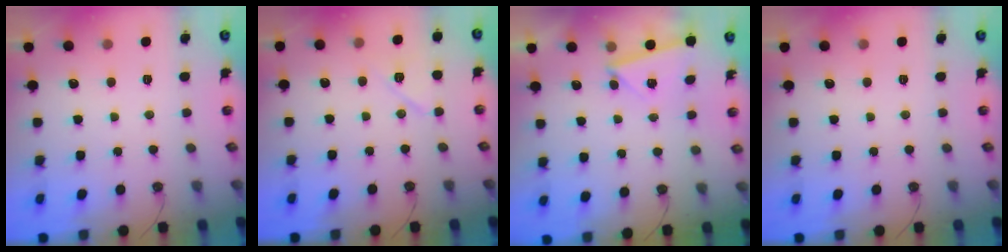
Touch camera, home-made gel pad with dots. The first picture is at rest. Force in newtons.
{"total": 7.8, "press": 7.8, "slide": 0.6}
{"total": 2.7, "press": 2.0, "slide": 1.7}
{"total": 0.0}